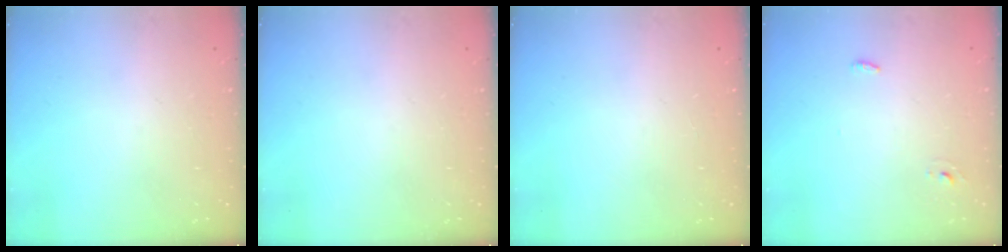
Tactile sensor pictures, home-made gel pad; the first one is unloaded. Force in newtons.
{"total": 0.0}
{"total": 0.0}
{"total": 3.1, "press": 2.8, "slide": 1.2}